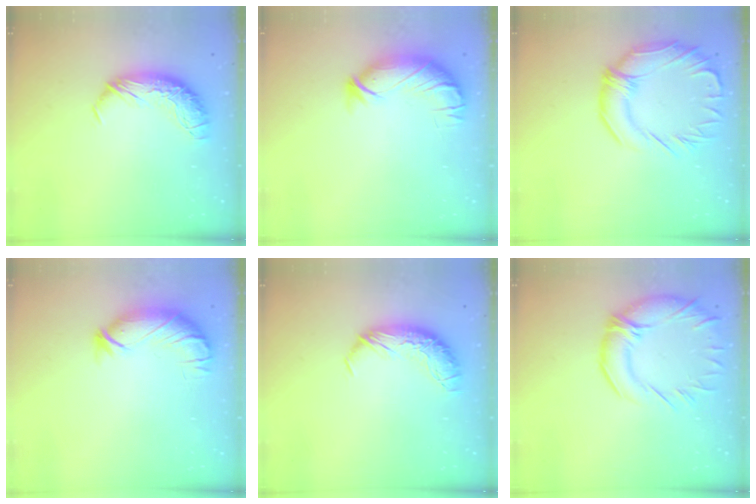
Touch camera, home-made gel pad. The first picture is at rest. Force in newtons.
{"total": 3.6, "press": 3.0, "slide": 2.0}
{"total": 5.6, "press": 5.0, "slide": 2.5}
{"total": 3.9, "press": 3.4, "slide": 2.0}
{"total": 0.0}
{"total": 6.3, "press": 5.4, "slide": 3.3}